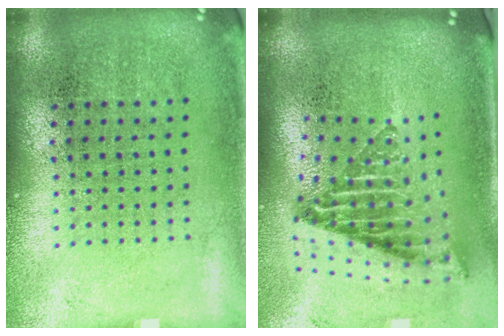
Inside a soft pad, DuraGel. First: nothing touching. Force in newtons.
{"total": 2.2, "press": 1.5, "slide": 1.6}